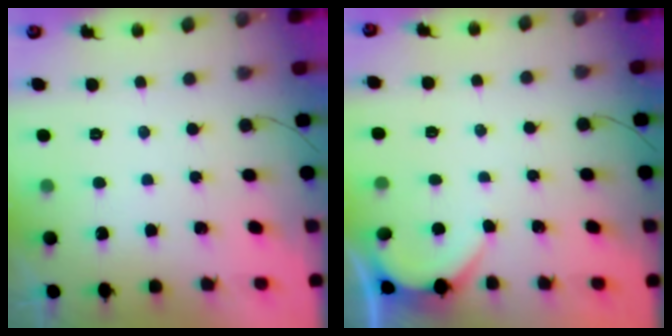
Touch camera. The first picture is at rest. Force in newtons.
{"total": 2.7, "press": 2.6, "slide": 0.4}